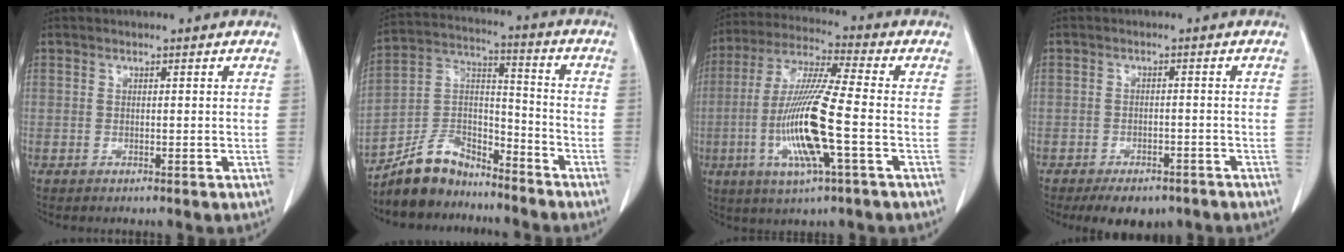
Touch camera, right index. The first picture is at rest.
{"total": 10.6, "force": [-9.4, 4.0, 2.7], "torque": [-0.059, 0.029, -0.177]}
{"total": 14.6, "force": [-3.5, 0.7, 14.2], "torque": [-0.294, -0.012, -0.068]}
{"total": 7.1, "force": [-5.4, 3.6, 3.0], "torque": [-0.032, 0.002, -0.071]}